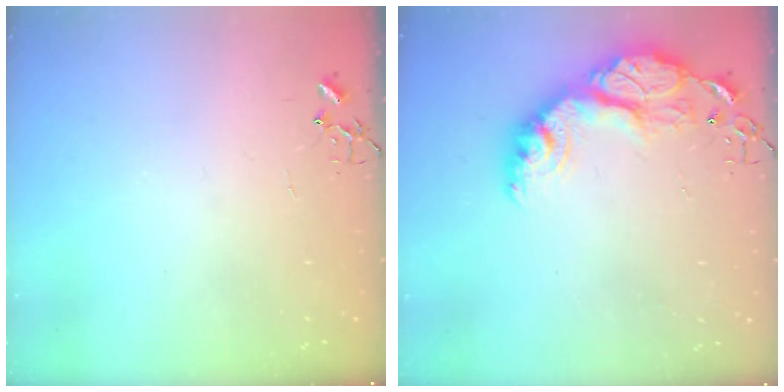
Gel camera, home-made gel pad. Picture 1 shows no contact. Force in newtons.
{"total": 19.9, "press": 19.8, "slide": 1.4}